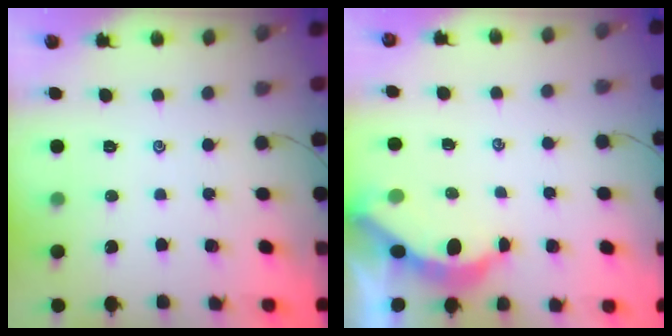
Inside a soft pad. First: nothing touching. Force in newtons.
{"total": 4.0, "press": 3.9, "slide": 0.4}